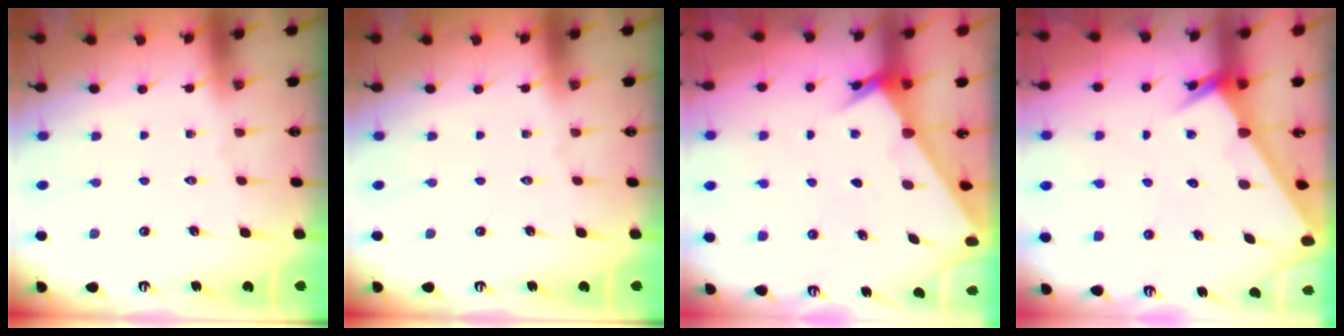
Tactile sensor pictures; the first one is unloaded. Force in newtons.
{"total": 0.0}
{"total": 2.5, "press": 2.5, "slide": 0.2}
{"total": 2.8, "press": 2.8, "slide": 0.1}